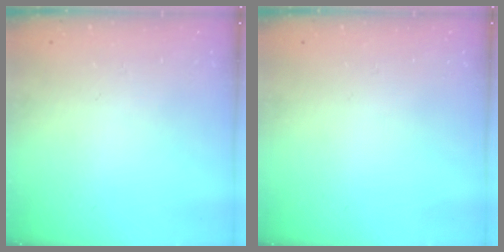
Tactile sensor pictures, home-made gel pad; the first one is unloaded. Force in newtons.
{"total": 0.0}